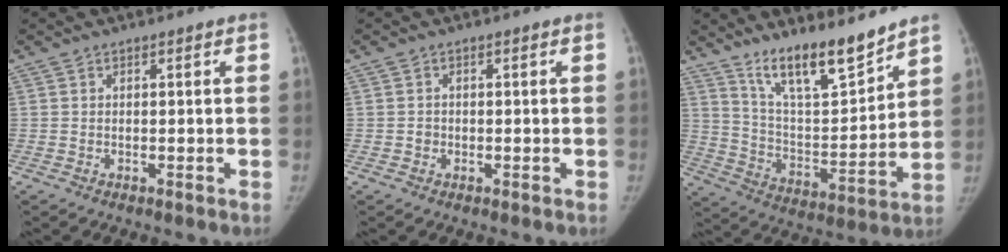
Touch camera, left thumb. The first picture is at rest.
{"total": 1.3, "force": [-0.4, 1.2, 0.3], "torque": [0.002, 0.006, -0.007]}
{"total": 15.1, "force": [12.1, 3.5, 8.3], "torque": [-0.110, -0.086, 0.218]}